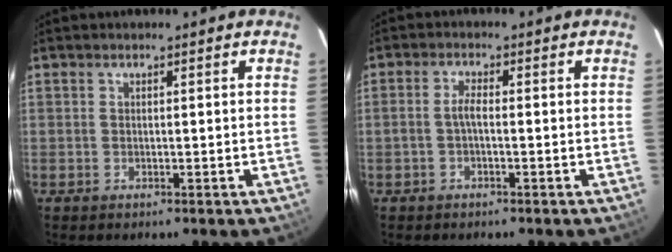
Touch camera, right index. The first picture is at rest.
{"total": 2.0, "force": [-0.7, 0.5, 1.9], "torque": [-0.038, 0.006, -0.014]}